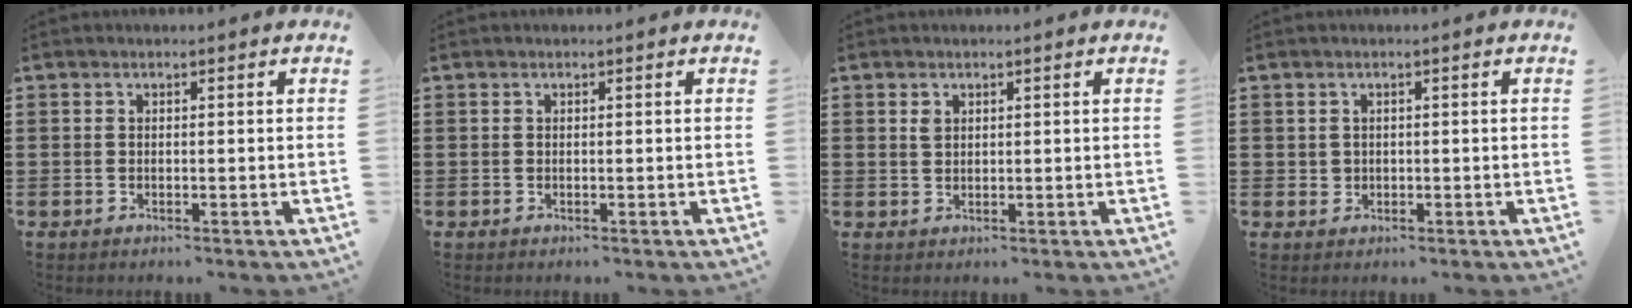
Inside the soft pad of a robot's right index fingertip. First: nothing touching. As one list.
[{"total": 0.0}, {"total": 1.4, "force": [0.7, 0.9, 0.8], "torque": [-0.018, 0.004, 0.013]}, {"total": 1.1, "force": [0.2, 1.1, 0.2], "torque": [-0.007, 0.006, 0.004]}]